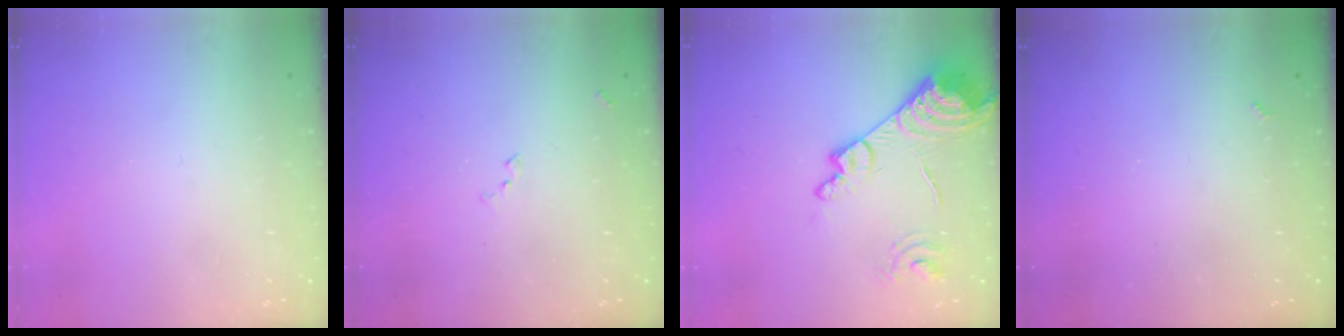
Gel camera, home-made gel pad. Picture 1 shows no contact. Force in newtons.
{"total": 6.4, "press": 6.4, "slide": 0.9}
{"total": 19.7, "press": 19.6, "slide": 2.0}
{"total": 2.3, "press": 2.3, "slide": 0.4}